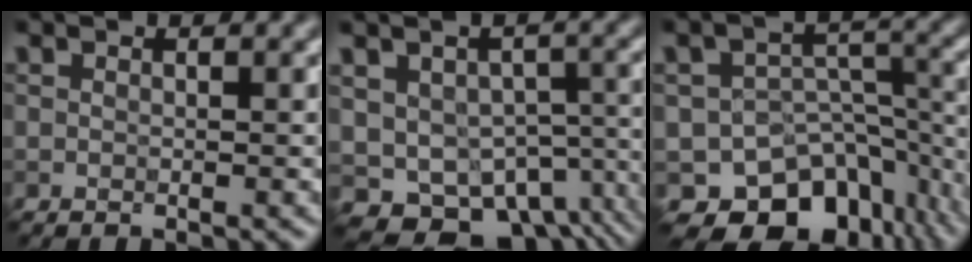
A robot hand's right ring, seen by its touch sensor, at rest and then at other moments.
{"total": 9.6, "force": [-5.3, 6.5, 4.7], "torque": [-0.065, -0.021, -0.037]}
{"total": 10.2, "force": [-7.4, 6.2, 3.2], "torque": [-0.028, -0.006, -0.102]}